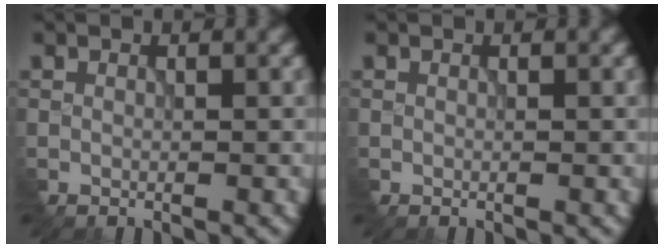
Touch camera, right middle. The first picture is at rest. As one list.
[{"total": 0.0}]